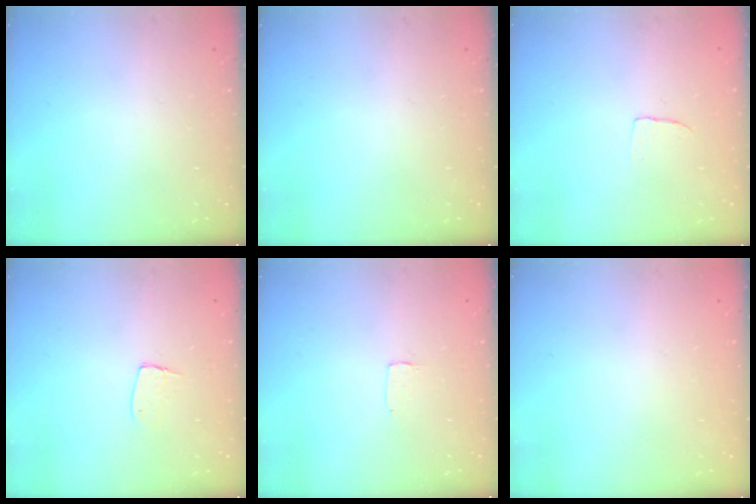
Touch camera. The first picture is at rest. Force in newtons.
{"total": 0.0}
{"total": 2.4, "press": 2.4, "slide": 0.1}
{"total": 5.5, "press": 5.5, "slide": 0.3}
{"total": 1.7, "press": 1.7, "slide": 0.1}
{"total": 0.0}